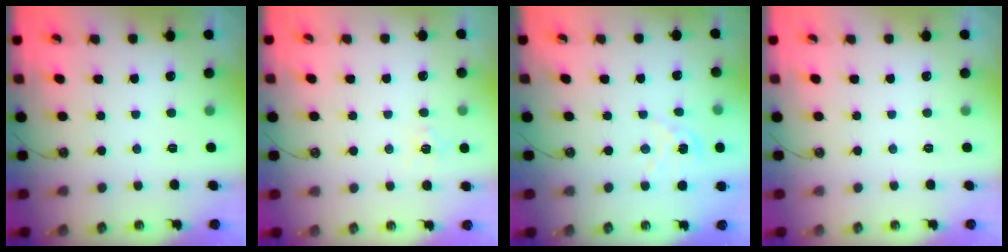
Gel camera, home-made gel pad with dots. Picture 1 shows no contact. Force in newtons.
{"total": 5.1, "press": 5.1, "slide": 0.4}
{"total": 2.8, "press": 2.7, "slide": 0.3}
{"total": 0.0}